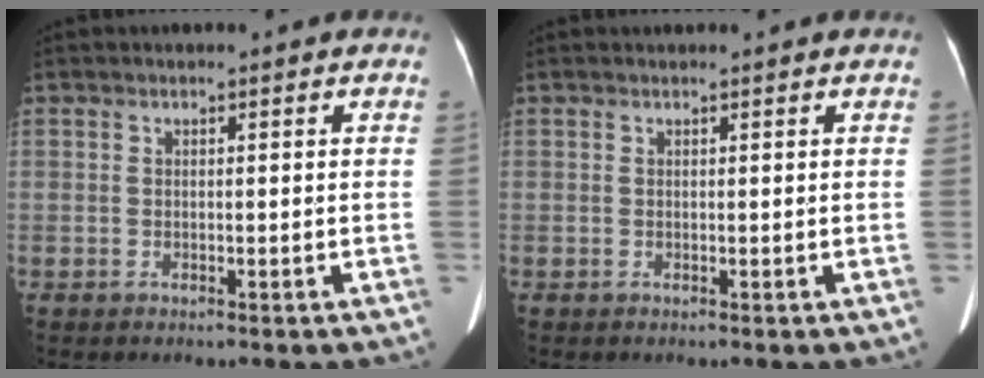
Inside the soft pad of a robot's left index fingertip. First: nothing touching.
{"total": 1.3, "force": [1.2, 0.0, 0.3], "torque": [-0.008, 0.018, 0.019]}